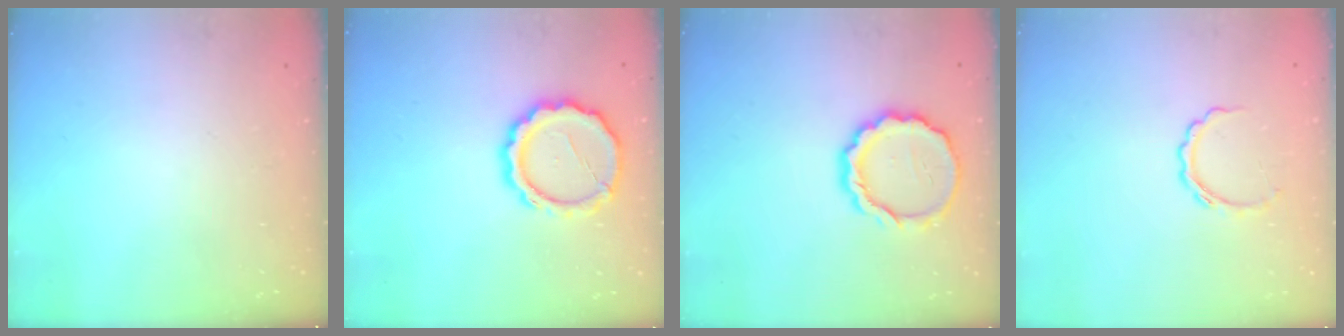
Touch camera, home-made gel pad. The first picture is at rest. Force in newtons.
{"total": 12.9, "press": 12.6, "slide": 2.5}
{"total": 11.8, "press": 11.5, "slide": 2.4}
{"total": 4.4, "press": 4.3, "slide": 0.5}